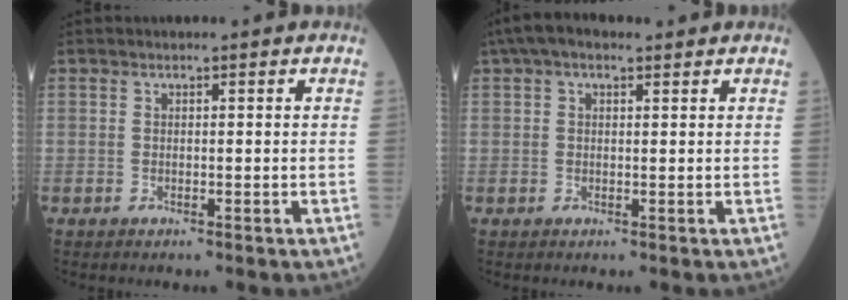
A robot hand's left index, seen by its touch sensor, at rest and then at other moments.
{"total": 4.7, "force": [2.8, 2.2, 3.0], "torque": [-0.068, 0.033, 0.047]}